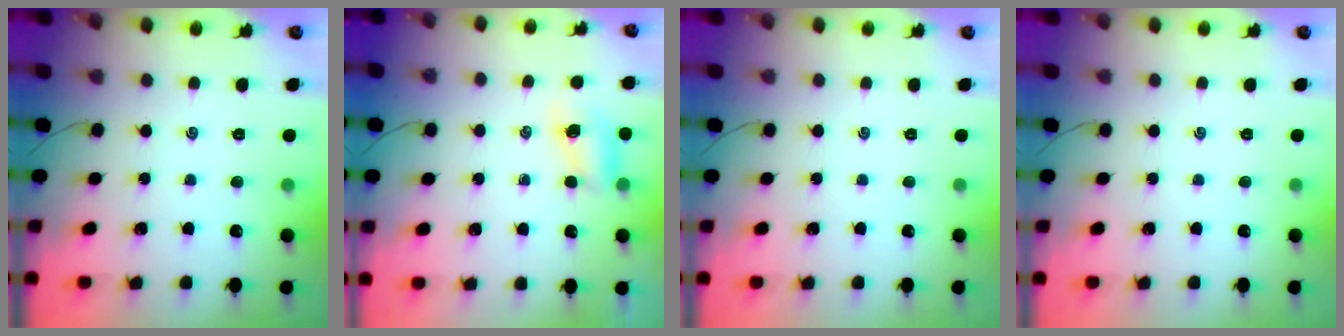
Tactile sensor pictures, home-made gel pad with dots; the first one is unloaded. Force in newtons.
{"total": 5.9, "press": 5.9, "slide": 1.0}
{"total": 0.0}
{"total": 0.0}